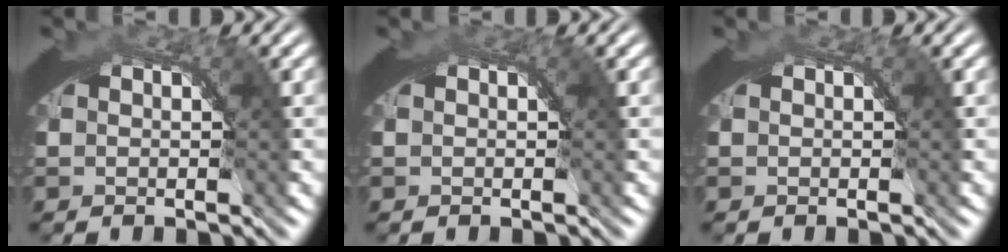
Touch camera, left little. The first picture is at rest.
{"total": 0.6, "force": [0.2, 0.1, 0.6], "torque": [-0.010, 0.002, 0.003]}
{"total": 0.0}